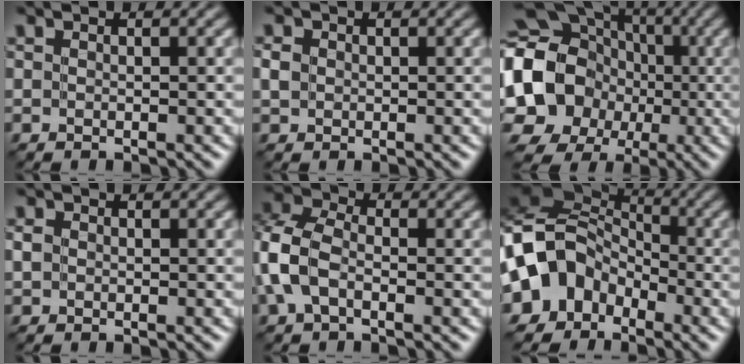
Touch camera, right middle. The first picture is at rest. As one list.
[{"total": 1.2, "force": [-0.2, 1.1, 0.5], "torque": [-0.008, -0.003, -0.005]}, {"total": 15.4, "force": [-1.4, 13.6, 7.2], "torque": [-0.139, -0.014, -0.053]}, {"total": 0.8, "force": [-0.2, 0.7, 0.3], "torque": [-0.006, -0.001, -0.006]}, {"total": 4.7, "force": [-1.2, 3.1, 3.2], "torque": [-0.084, 0.006, -0.038]}, {"total": 8.2, "force": [-3.5, 6.5, 3.6], "torque": [-0.062, 0.005, -0.088]}]